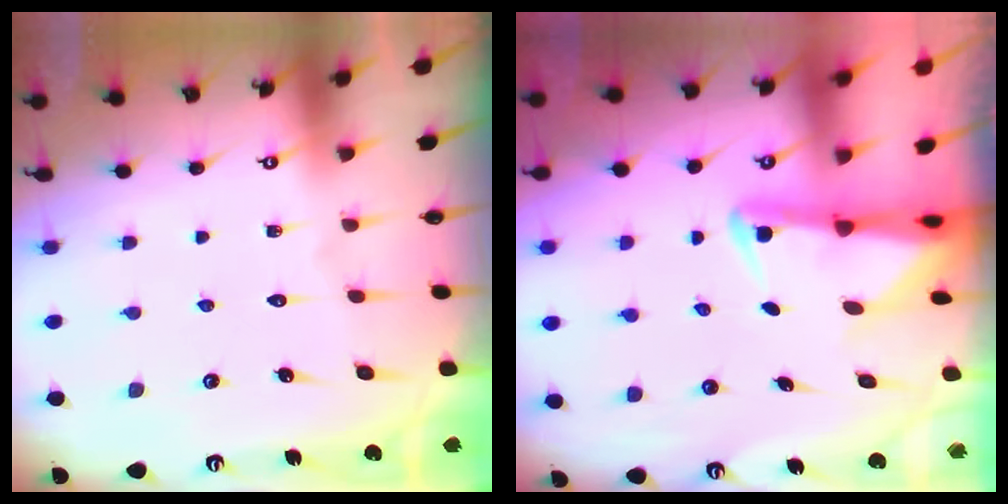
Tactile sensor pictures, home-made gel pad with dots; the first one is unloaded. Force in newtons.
{"total": 2.8, "press": 2.8, "slide": 0.6}